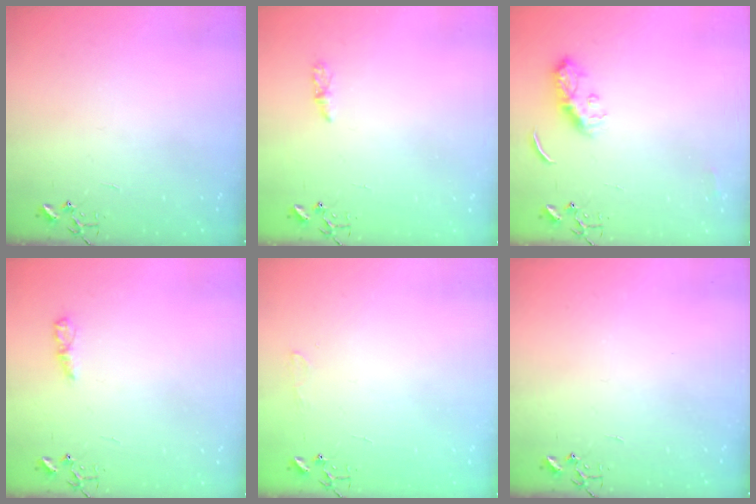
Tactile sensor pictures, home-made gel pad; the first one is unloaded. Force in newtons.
{"total": 3.2, "press": 3.2, "slide": 0.4}
{"total": 8.4, "press": 8.4, "slide": 0.2}
{"total": 6.8, "press": 6.8, "slide": 0.5}
{"total": 4.7, "press": 4.6, "slide": 0.7}
{"total": 0.0}